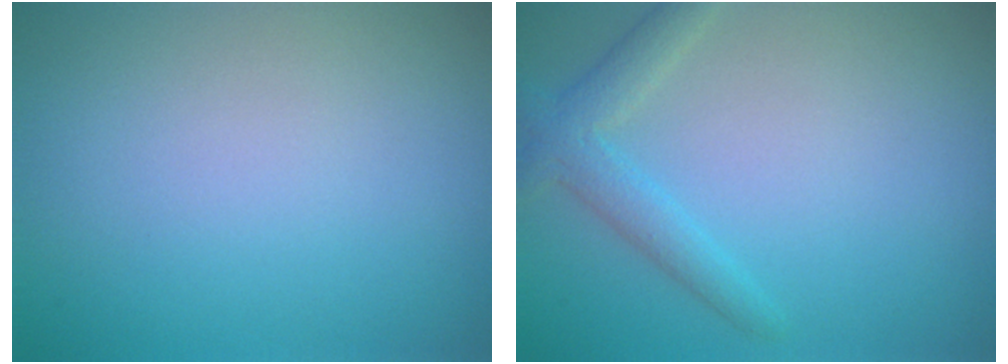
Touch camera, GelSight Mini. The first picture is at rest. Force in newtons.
{"total": 2.6, "press": 2.6, "slide": 0.1}